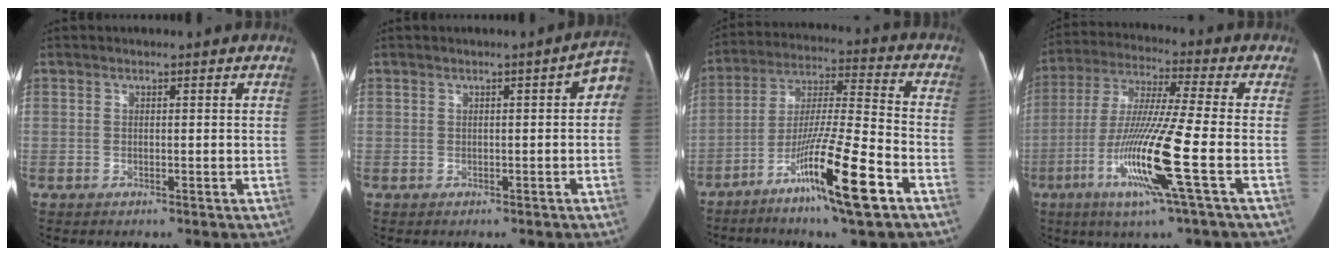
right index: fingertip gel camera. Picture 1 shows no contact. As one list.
[{"total": 3.3, "force": [0.4, 1.0, 3.1], "torque": [-0.027, 0.015, -0.001]}, {"total": 16.2, "force": [-8.3, 0.3, 13.9], "torque": [-0.256, -0.020, -0.144]}, {"total": 15.2, "force": [-5.0, -1.2, 14.3], "torque": [-0.289, -0.022, -0.100]}]